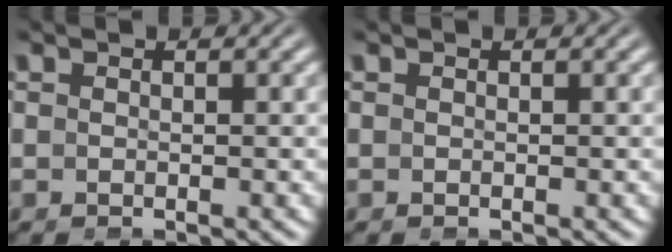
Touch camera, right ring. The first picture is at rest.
{"total": 0.0}